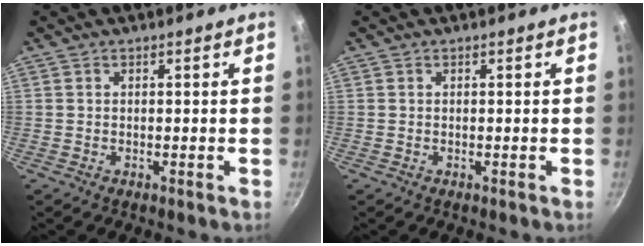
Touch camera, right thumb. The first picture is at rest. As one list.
[{"total": 0.0}]